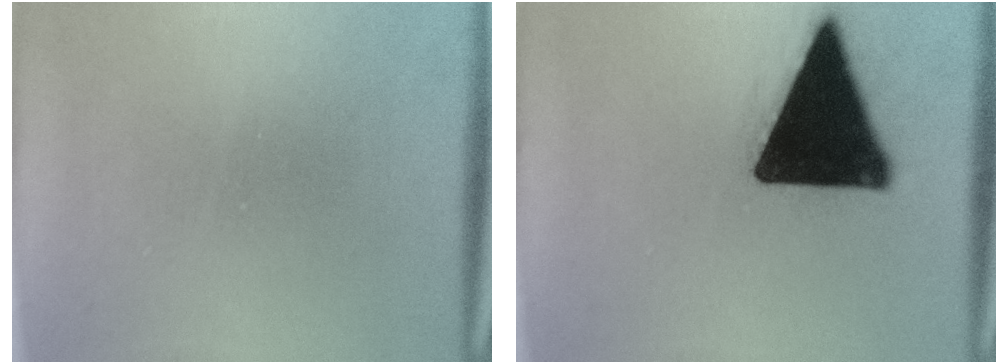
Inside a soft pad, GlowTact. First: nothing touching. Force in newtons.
{"total": 20.3}